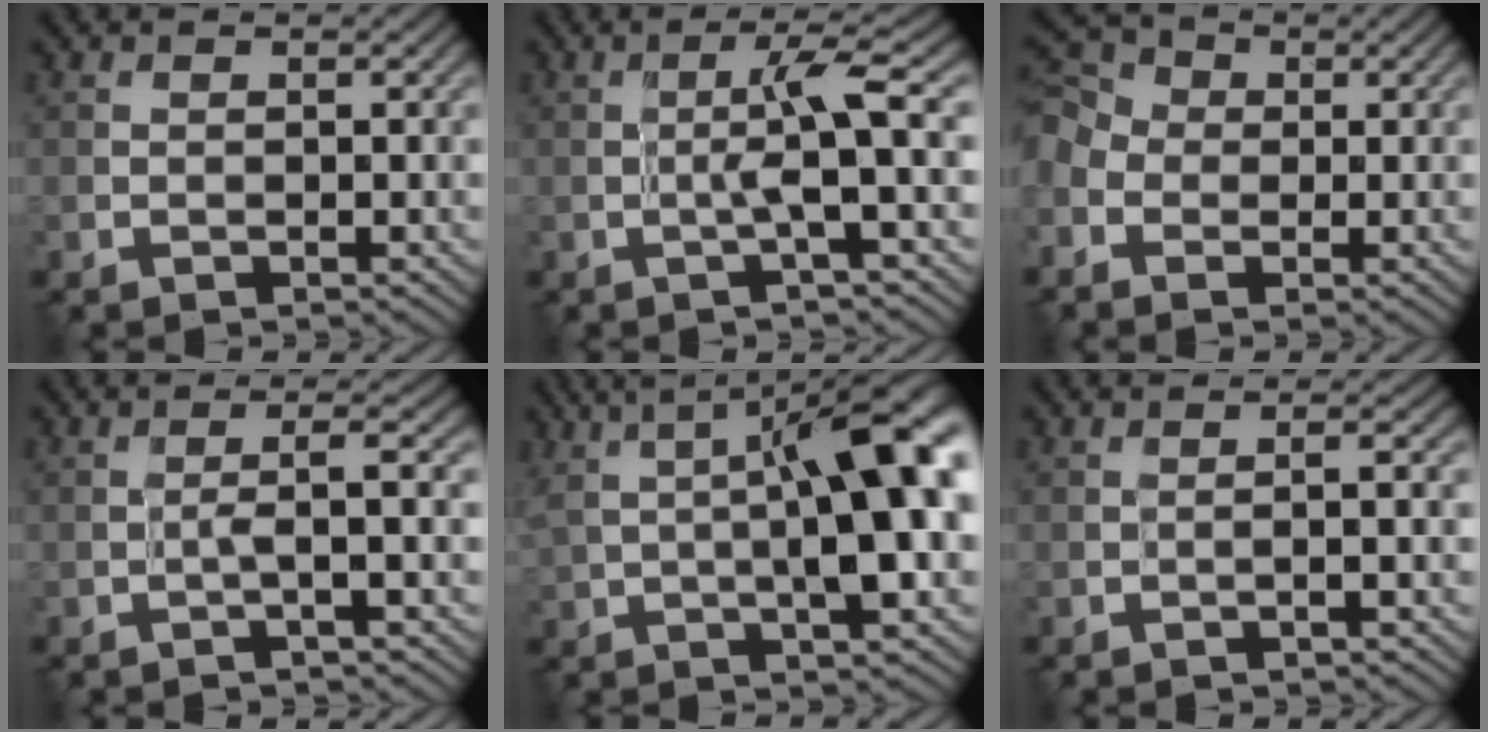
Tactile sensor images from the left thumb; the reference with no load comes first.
{"total": 4.6, "force": [-0.5, -0.1, 4.6], "torque": [-0.083, 0.015, -0.019]}
{"total": 5.8, "force": [-1.1, 4.7, 3.2], "torque": [-0.102, 0.004, -0.032]}
{"total": 2.7, "force": [-0.7, 0.1, 2.7], "torque": [-0.047, 0.011, -0.024]}
{"total": 13.3, "force": [2.2, 3.4, 12.7], "torque": [-0.180, 0.015, 0.036]}
{"total": 1.9, "force": [-0.4, 0.2, 1.9], "torque": [-0.029, 0.008, -0.015]}